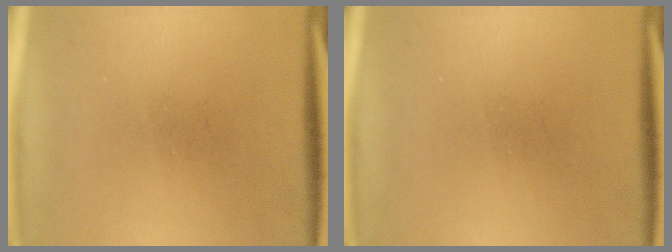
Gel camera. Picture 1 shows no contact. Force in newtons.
{"total": 0.0}